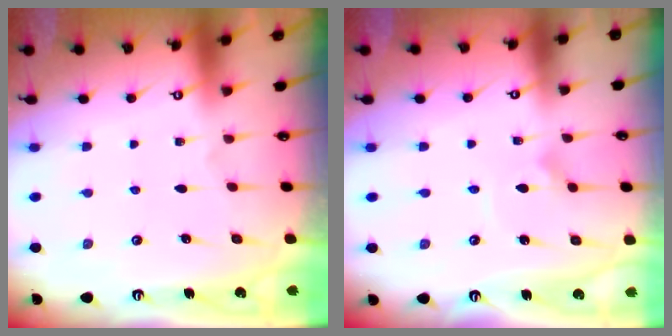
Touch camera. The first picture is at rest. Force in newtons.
{"total": 2.6, "press": 2.6, "slide": 0.1}